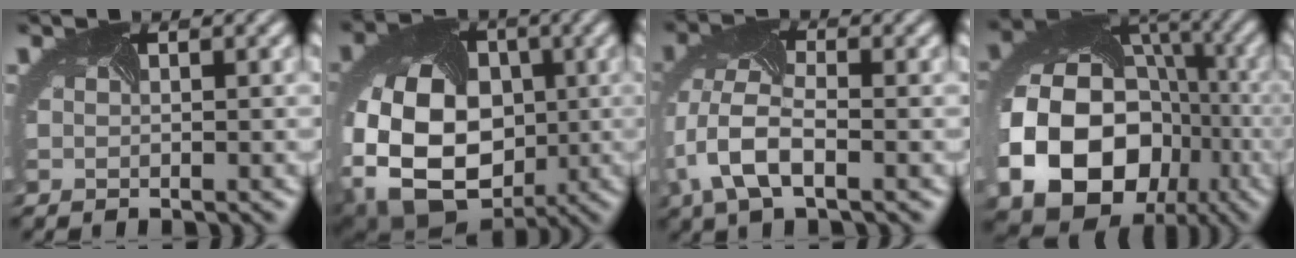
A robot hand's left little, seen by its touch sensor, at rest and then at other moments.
{"total": 14.9, "force": [-3.2, 11.0, 9.4], "torque": [-0.196, -0.028, -0.030]}
{"total": 6.0, "force": [-1.9, 3.1, 4.7], "torque": [-0.127, -0.005, -0.037]}
{"total": 19.9, "force": [-5.7, 16.4, 9.7], "torque": [-0.205, -0.047, -0.091]}